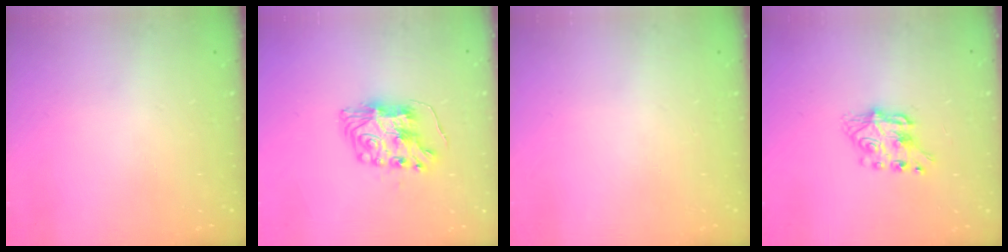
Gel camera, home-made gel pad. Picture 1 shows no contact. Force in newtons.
{"total": 8.3, "press": 8.3, "slide": 0.2}
{"total": 0.0}
{"total": 6.9, "press": 6.9, "slide": 0.3}